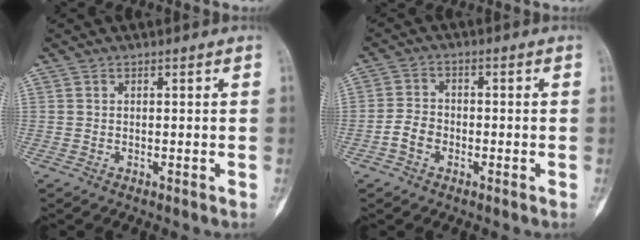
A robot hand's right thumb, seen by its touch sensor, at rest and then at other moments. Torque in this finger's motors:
{"motor_torque": [0.84, 0.45, 0.25, -0.36, 0.09]}